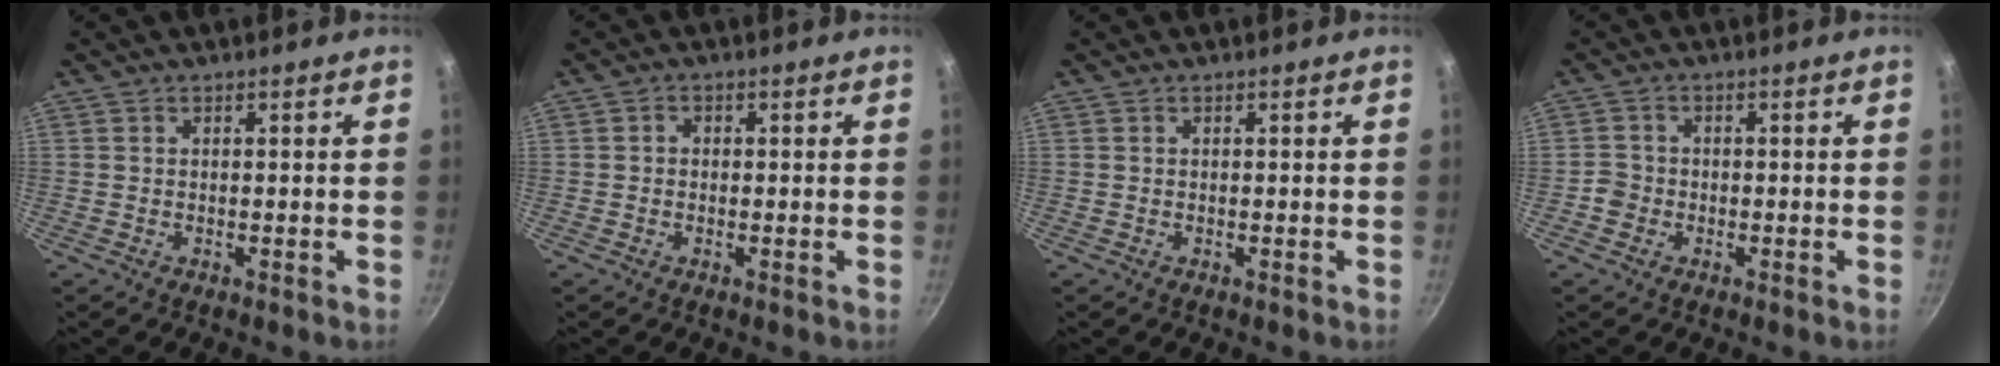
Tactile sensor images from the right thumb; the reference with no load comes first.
{"total": 1.2, "force": [-0.1, 1.1, 0.5], "torque": [-0.007, 0.005, -0.003]}
{"total": 0.0}
{"total": 2.5, "force": [-1.1, 2.2, 0.6], "torque": [-0.001, 0.016, -0.021]}